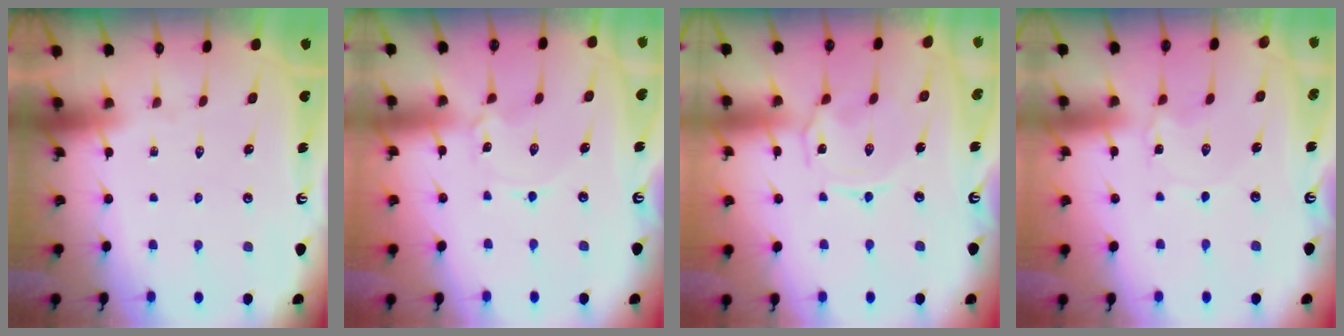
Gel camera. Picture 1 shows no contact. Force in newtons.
{"total": 0.0}
{"total": 0.8, "press": 0.7, "slide": 0.4}
{"total": 0.6, "press": 0.6, "slide": 0.1}